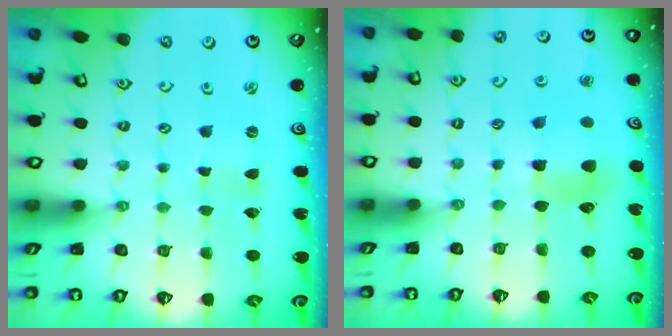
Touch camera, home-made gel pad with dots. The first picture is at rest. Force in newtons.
{"total": 6.5, "press": 6.5, "slide": 0.5}